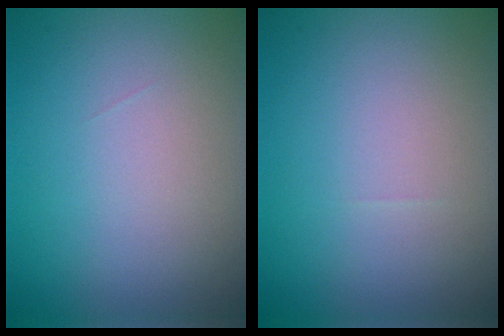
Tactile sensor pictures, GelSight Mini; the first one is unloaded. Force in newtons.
{"total": 0.0}